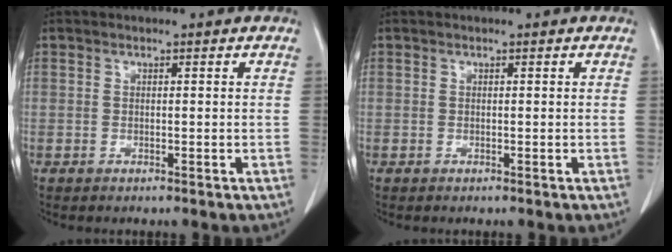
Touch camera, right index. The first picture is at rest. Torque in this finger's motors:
{"motor_torque": [-0.04, 0.02, -0.01, 0.00]}